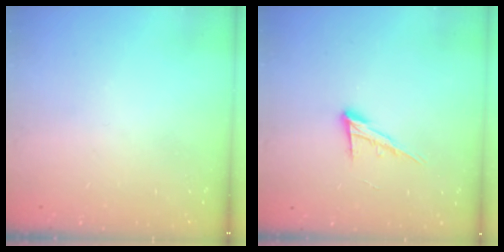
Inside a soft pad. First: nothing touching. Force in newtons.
{"total": 10.6, "press": 10.5, "slide": 1.6}